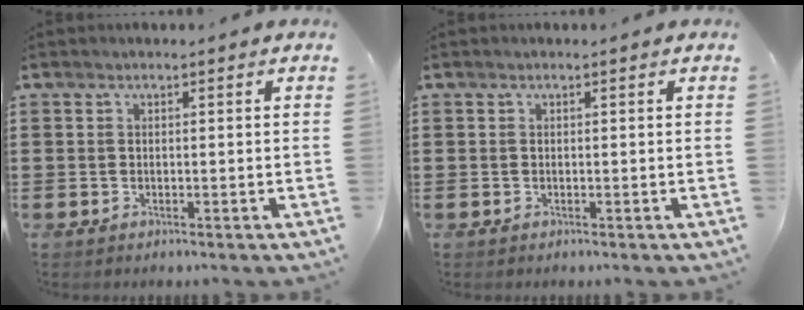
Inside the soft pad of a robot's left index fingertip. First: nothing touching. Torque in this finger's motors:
{"motor_torque": [0.03, -0.05, 0.04, 0.01]}